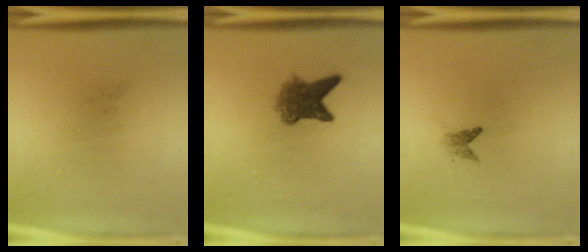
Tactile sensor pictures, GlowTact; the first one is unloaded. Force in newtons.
{"total": 5.2}
{"total": 1.2}